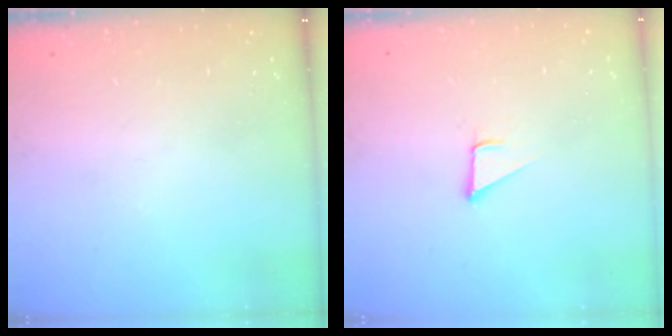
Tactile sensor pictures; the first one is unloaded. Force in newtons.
{"total": 1.9, "press": 1.9, "slide": 0.1}